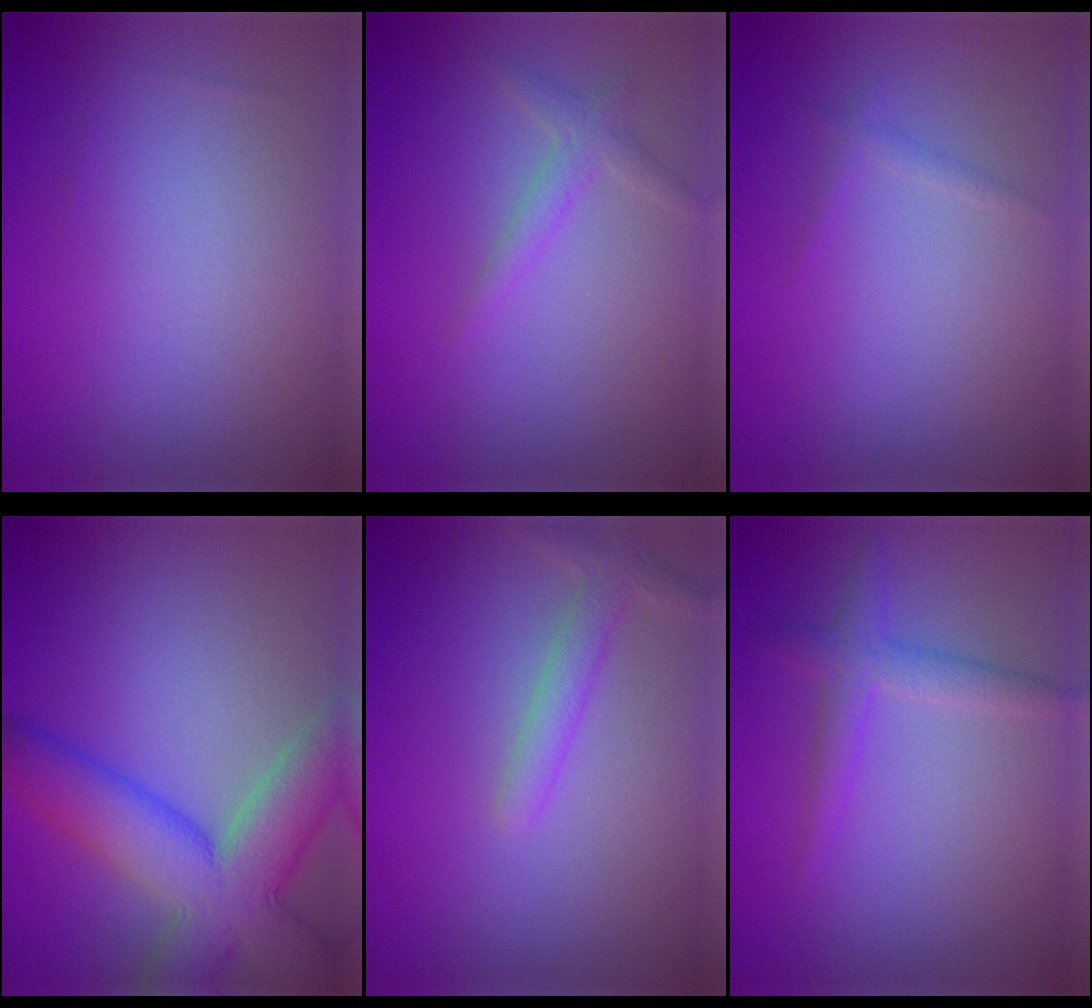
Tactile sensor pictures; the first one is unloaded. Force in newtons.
{"total": 1.7, "press": 1.7, "slide": 0.0}
{"total": 0.8, "press": 0.8, "slide": 0.1}
{"total": 9.9, "press": 9.9, "slide": 0.5}
{"total": 2.1, "press": 2.1, "slide": 0.1}
{"total": 1.8, "press": 1.8, "slide": 0.1}